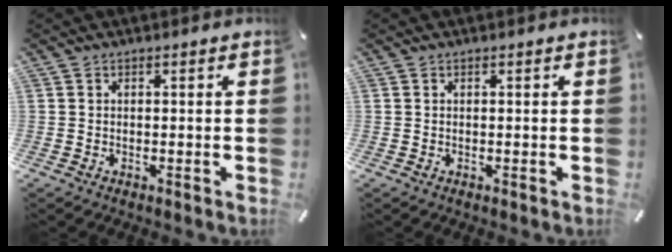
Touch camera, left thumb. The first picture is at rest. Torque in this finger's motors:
{"motor_torque": [-0.02, -0.11, 0.14, -0.27, -0.08]}